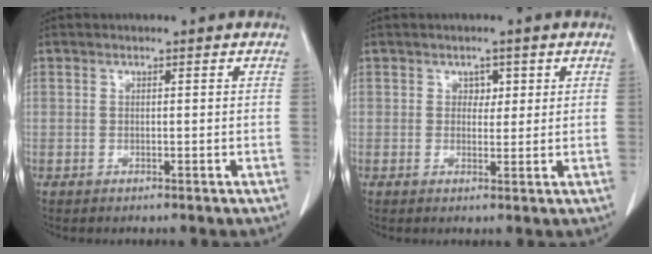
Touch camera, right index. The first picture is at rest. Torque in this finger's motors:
{"motor_torque": [-0.08, 0.06, 0.05, -0.01]}